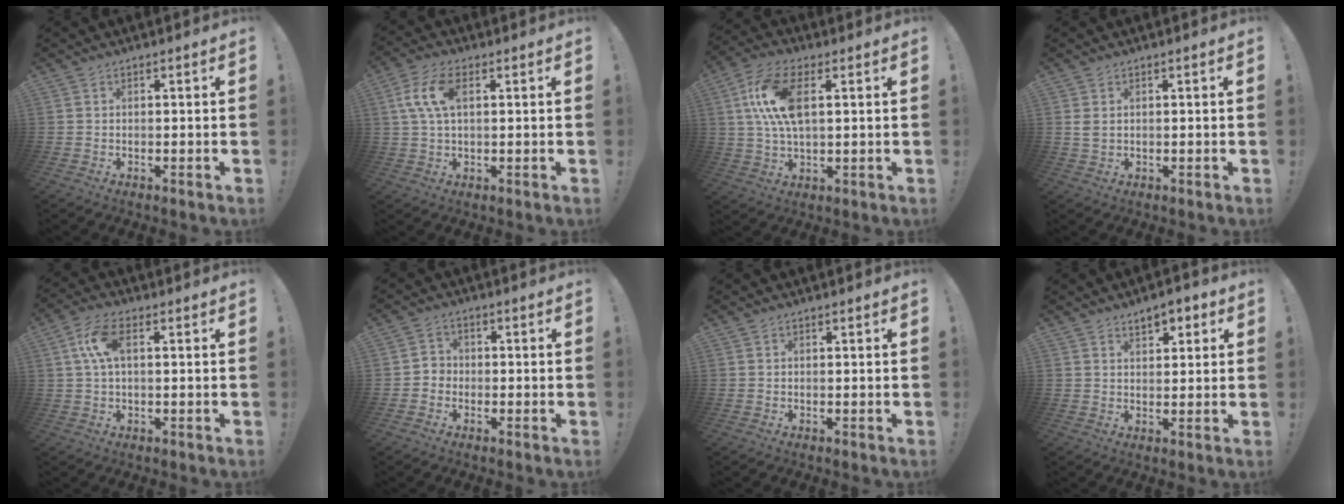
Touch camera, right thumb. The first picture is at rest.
{"total": 9.0, "force": [2.4, 4.6, 7.4], "torque": [-0.145, 0.004, 0.043]}
{"total": 13.3, "force": [3.3, 6.5, 11.1], "torque": [-0.232, -0.003, 0.058]}
{"total": 2.0, "force": [0.9, 1.1, 1.5], "torque": [-0.024, 0.001, 0.015]}
{"total": 8.4, "force": [1.5, 3.9, 7.3], "torque": [-0.140, 0.001, 0.027]}
{"total": 3.3, "force": [-1.6, 2.7, 1.0], "torque": [-0.014, 0.014, -0.029]}
{"total": 0.0}
{"total": 4.9, "force": [3.0, 2.8, 2.6], "torque": [-0.026, -0.012, 0.050]}